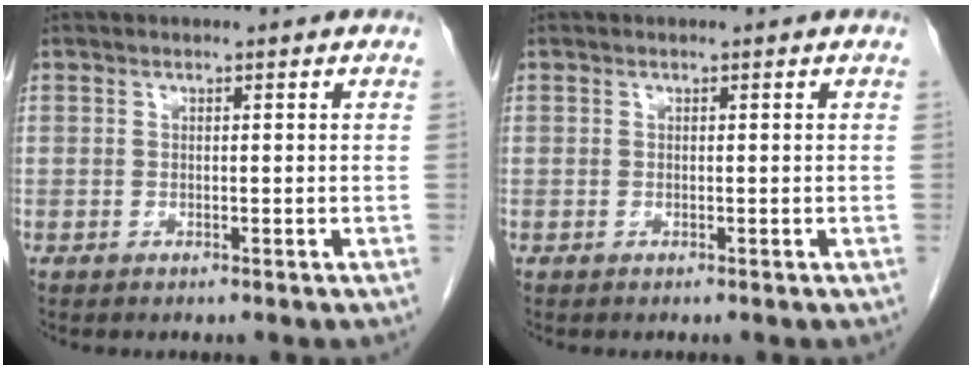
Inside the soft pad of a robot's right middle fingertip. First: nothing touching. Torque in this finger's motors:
{"motor_torque": [0.07, 0.07, -0.04, -0.01]}